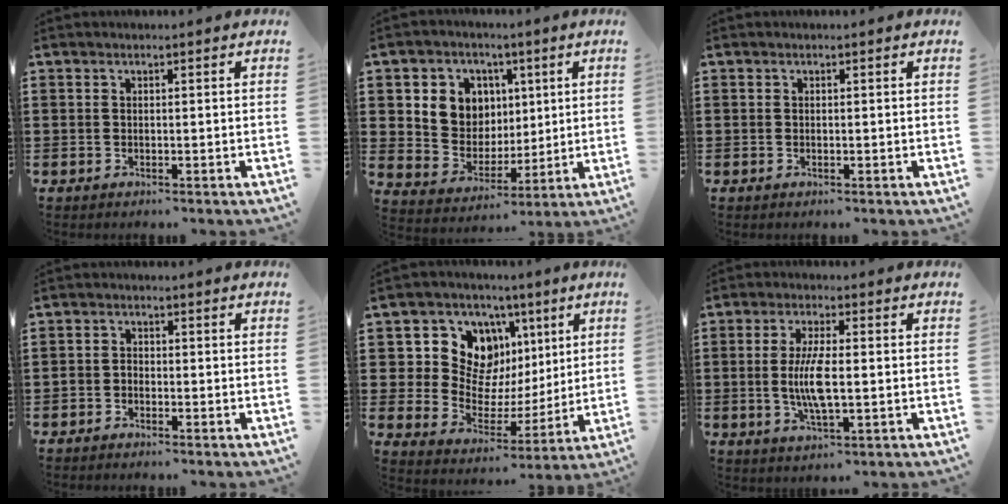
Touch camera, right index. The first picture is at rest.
{"total": 7.5, "force": [2.5, 7.0, 1.1], "torque": [-0.057, -0.004, 0.046]}
{"total": 0.0}
{"total": 1.3, "force": [-1.2, 0.5, 0.2], "torque": [-0.009, 0.001, -0.025]}
{"total": 12.5, "force": [4.9, 9.9, 5.8], "torque": [-0.136, -0.011, 0.099]}
{"total": 6.8, "force": [-0.5, 2.0, 6.4], "torque": [-0.143, -0.006, -0.019]}